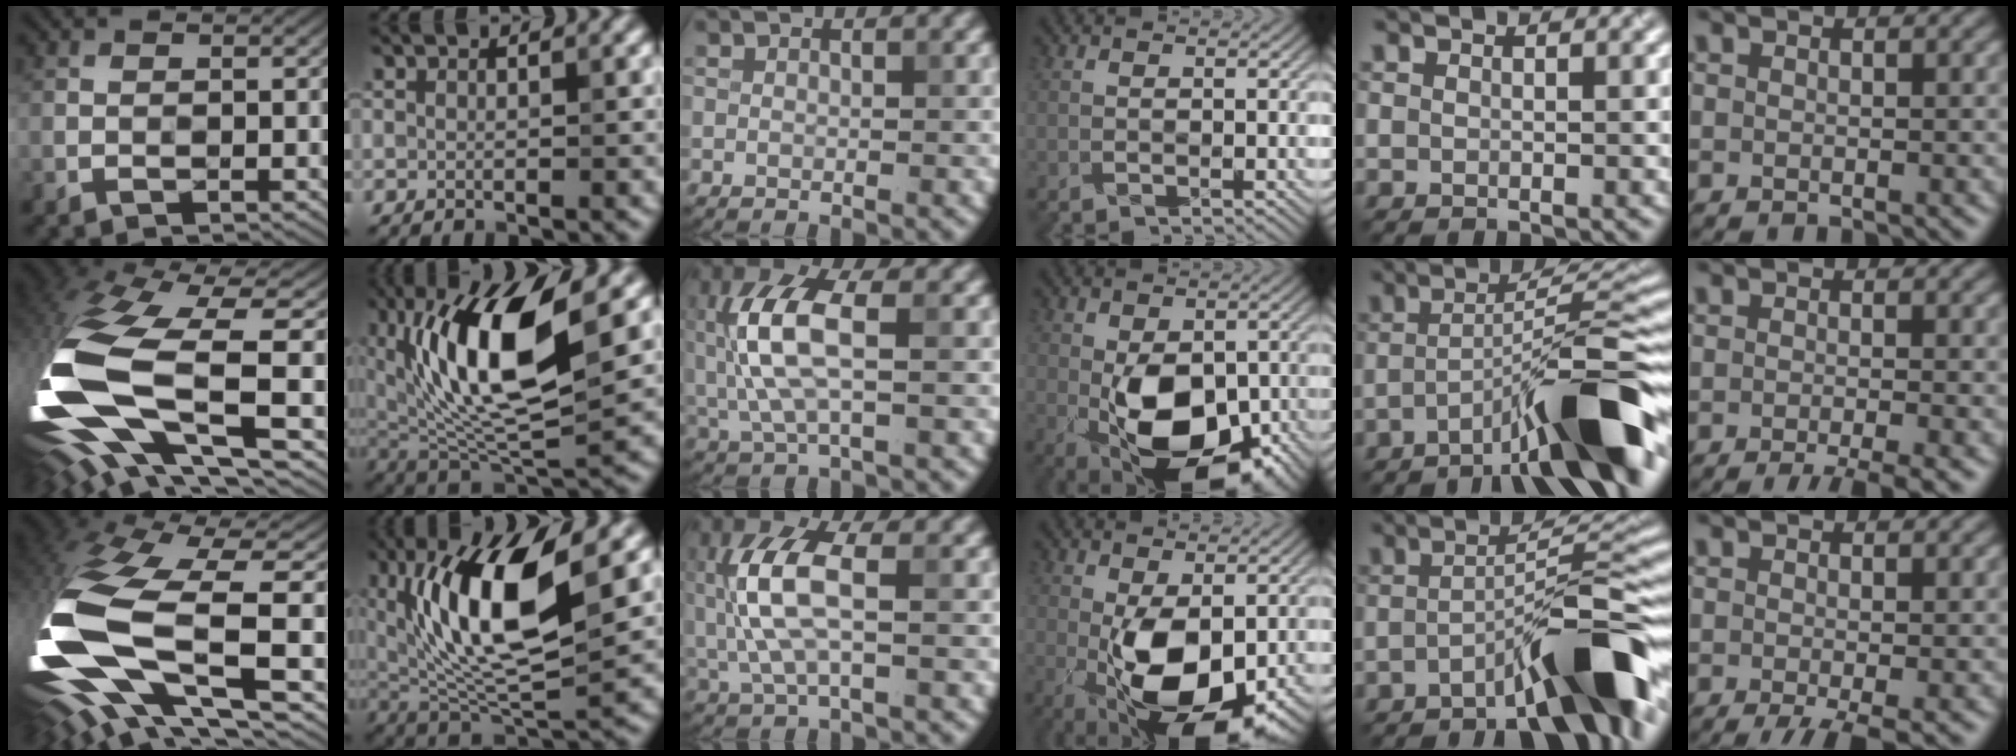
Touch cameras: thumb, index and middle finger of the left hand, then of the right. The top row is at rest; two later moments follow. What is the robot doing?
{"motion": "wrap", "object": "ethernet cable"}